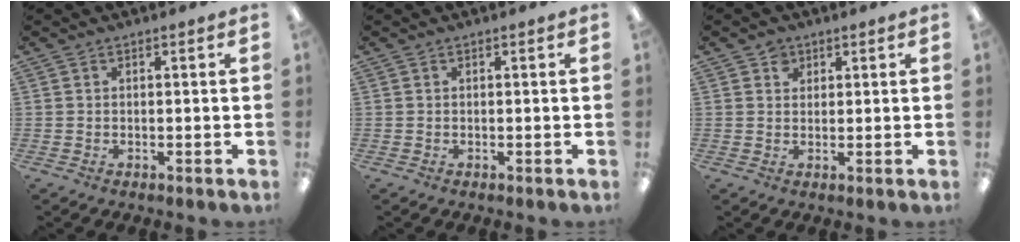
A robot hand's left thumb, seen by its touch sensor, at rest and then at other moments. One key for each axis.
{"total": 0.0}
{"total": 2.9, "fx": 1.6, "fy": 2.2, "fz": 0.7, "tx": -0.010, "ty": -0.002, "tz": 0.029}